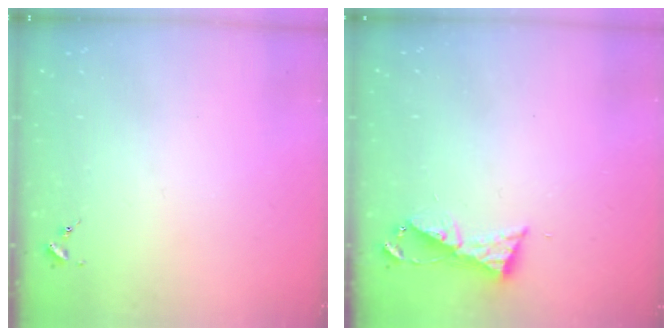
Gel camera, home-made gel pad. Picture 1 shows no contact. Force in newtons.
{"total": 6.4, "press": 6.4, "slide": 0.6}